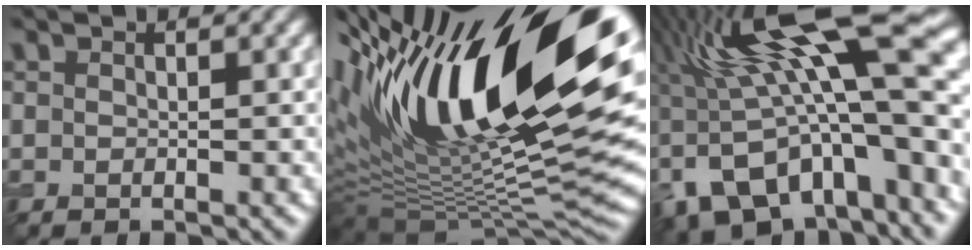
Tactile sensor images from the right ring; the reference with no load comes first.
{"total": 20.4, "force": [7.2, 8.5, 17.1], "torque": [-0.297, 0.020, 0.123]}
{"total": 16.2, "force": [-1.2, 8.1, 14.0], "torque": [-0.243, 0.008, -0.007]}